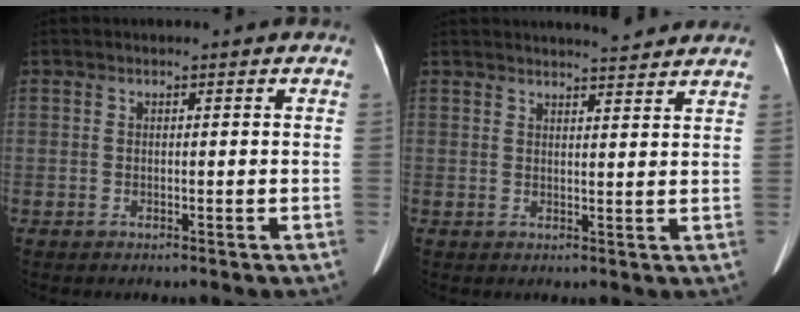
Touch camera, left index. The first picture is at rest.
{"total": 5.8, "force": [5.5, 0.2, 1.8], "torque": [-0.028, 0.009, 0.064]}